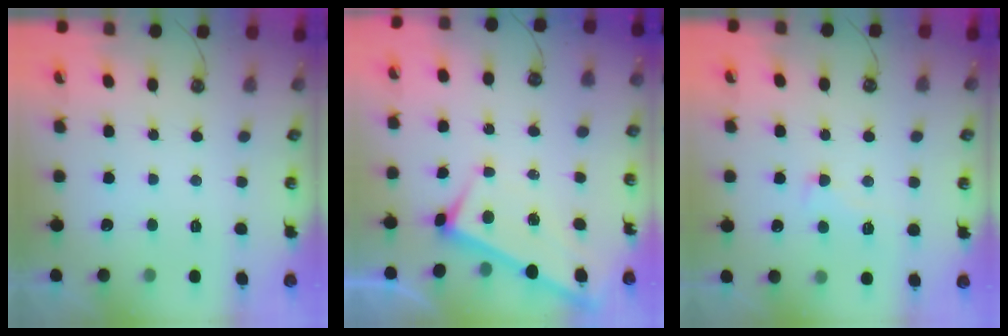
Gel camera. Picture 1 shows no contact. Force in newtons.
{"total": 2.5, "press": 2.5, "slide": 0.3}
{"total": 0.8, "press": 0.5, "slide": 0.6}